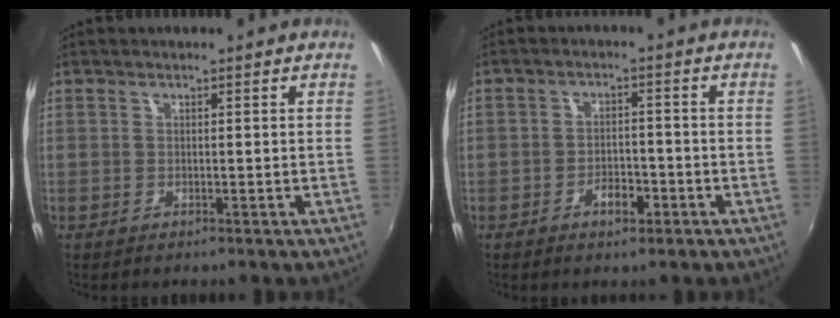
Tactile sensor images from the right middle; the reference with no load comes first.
{"total": 3.7, "force": [-2.1, 2.0, 2.3], "torque": [-0.043, 0.001, -0.032]}